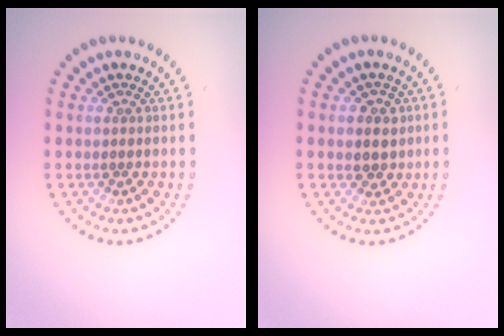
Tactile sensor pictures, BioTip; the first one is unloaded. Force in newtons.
{"total": 2.4, "press": 2.2, "slide": 0.8}